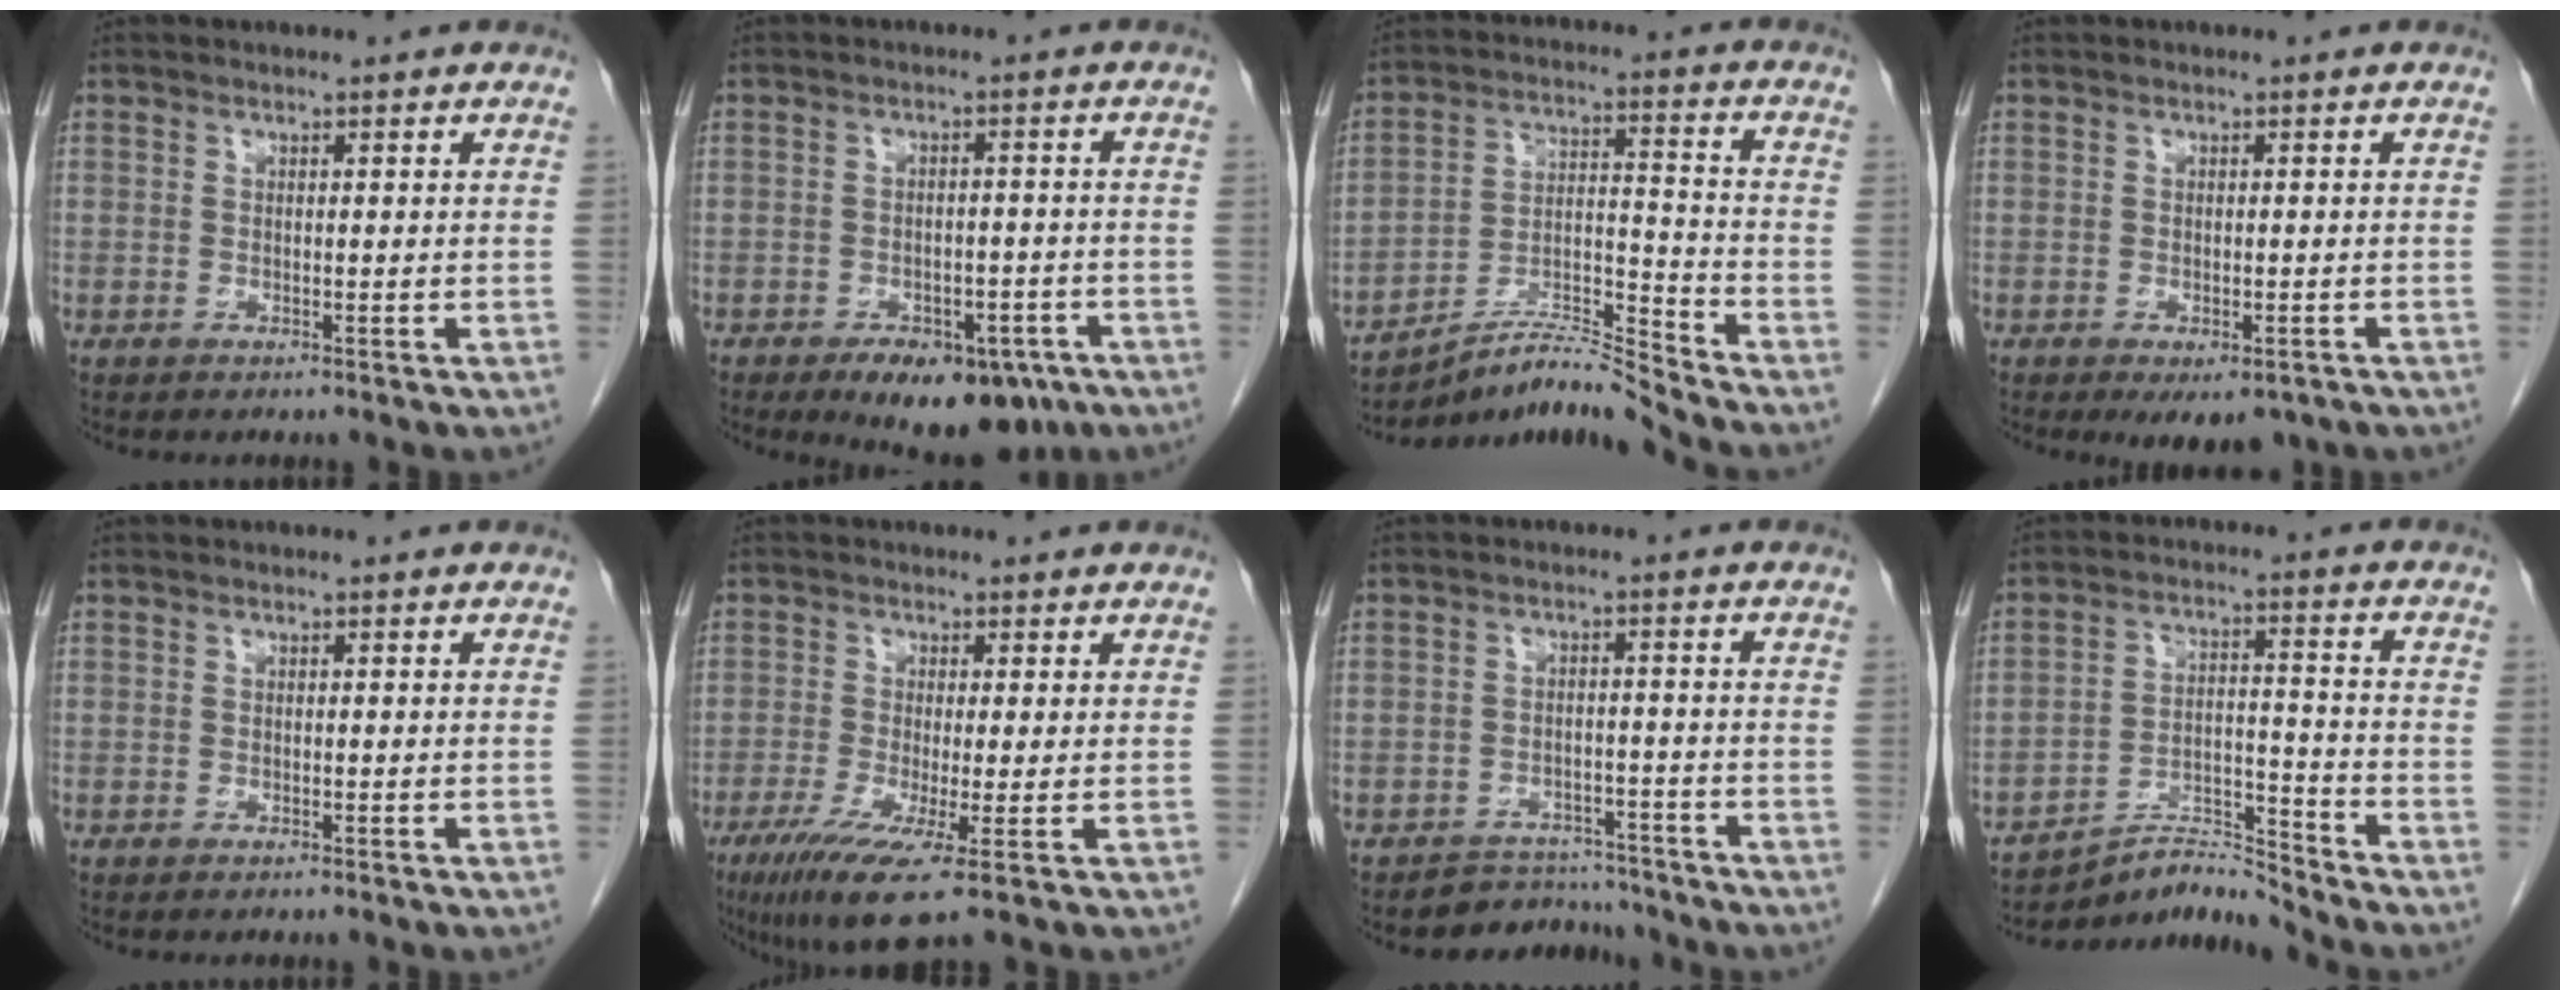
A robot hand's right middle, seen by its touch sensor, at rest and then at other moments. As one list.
[{"total": 11.3, "force": [-7.4, 5.6, 6.5], "torque": [-0.078, 0.003, -0.099]}, {"total": 9.9, "force": [-9.4, -2.2, 2.1], "torque": [-0.043, 0.019, -0.168]}, {"total": 4.5, "force": [-2.9, 2.0, 2.8], "torque": [-0.034, -0.007, -0.033]}, {"total": 0.0}, {"total": 8.1, "force": [-3.9, 0.4, 7.1], "torque": [-0.124, -0.025, -0.067]}, {"total": 5.1, "force": [-4.6, 1.9, -0.9], "torque": [0.017, 0.019, -0.071]}, {"total": 7.3, "force": [-7.1, -1.5, -0.8], "torque": [0.007, 0.023, -0.125]}]